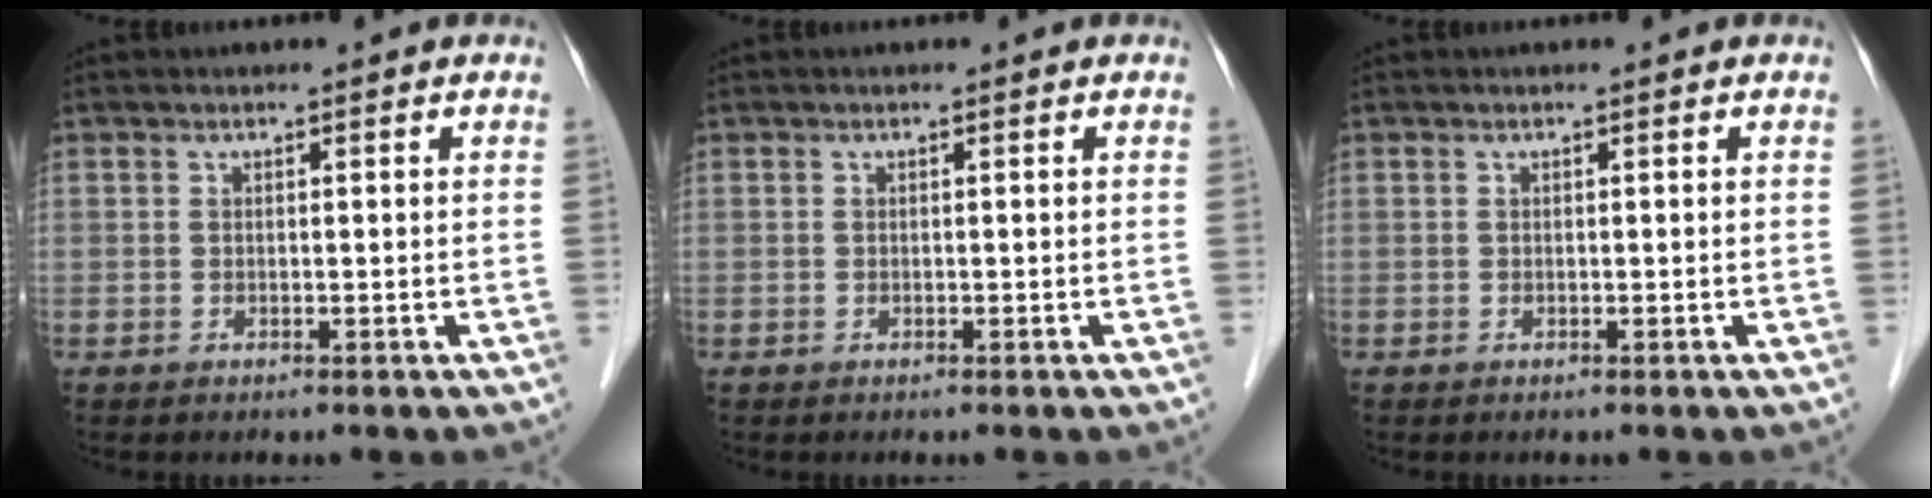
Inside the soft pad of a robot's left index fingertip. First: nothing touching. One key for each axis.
{"total": 0.0}
{"total": 0.0}